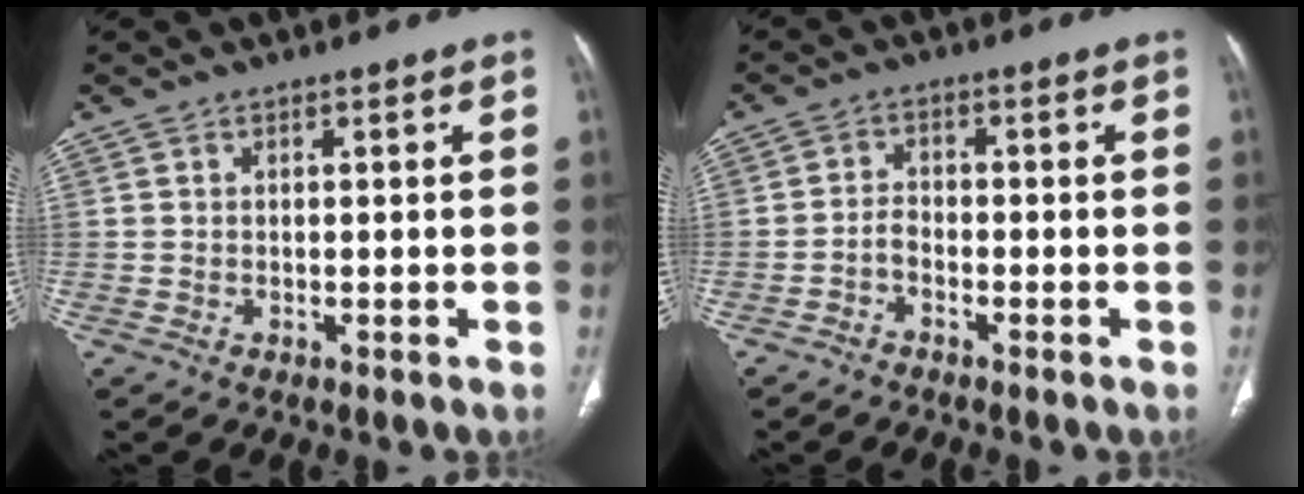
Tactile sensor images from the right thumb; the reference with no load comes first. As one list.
[{"total": 2.1, "force": [-1.4, 1.2, 1.1], "torque": [-0.017, 0.017, -0.029]}]